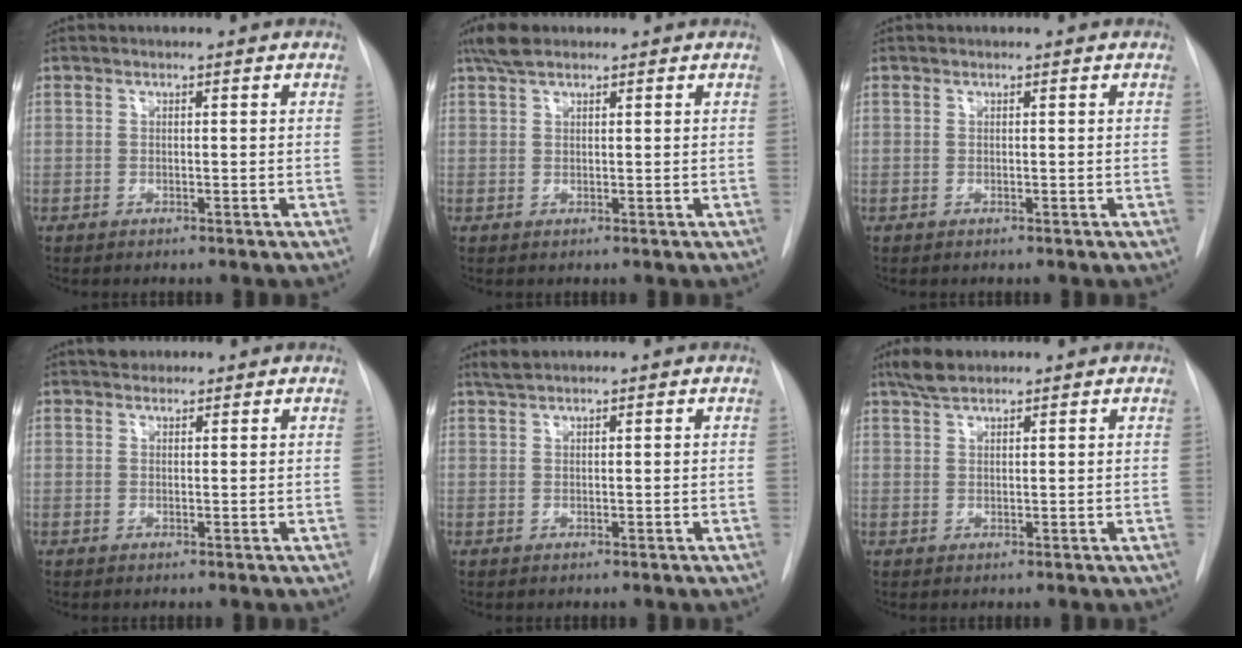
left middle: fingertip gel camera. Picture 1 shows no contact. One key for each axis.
{"total": 3.4, "fx": 2.6, "fy": 1.2, "fz": 1.8, "tx": -0.040, "ty": 0.013, "tz": 0.051}
{"total": 0.0}
{"total": 1.9, "fx": 1.6, "fy": 1.0, "fz": 0.3, "tx": -0.006, "ty": 0.010, "tz": 0.023}
{"total": 1.5, "fx": 1.4, "fy": 0.0, "fz": 0.5, "tx": -0.013, "ty": 0.008, "tz": 0.031}
{"total": 3.3, "fx": 2.7, "fy": 0.9, "fz": 1.6, "tx": -0.035, "ty": 0.006, "tz": 0.052}